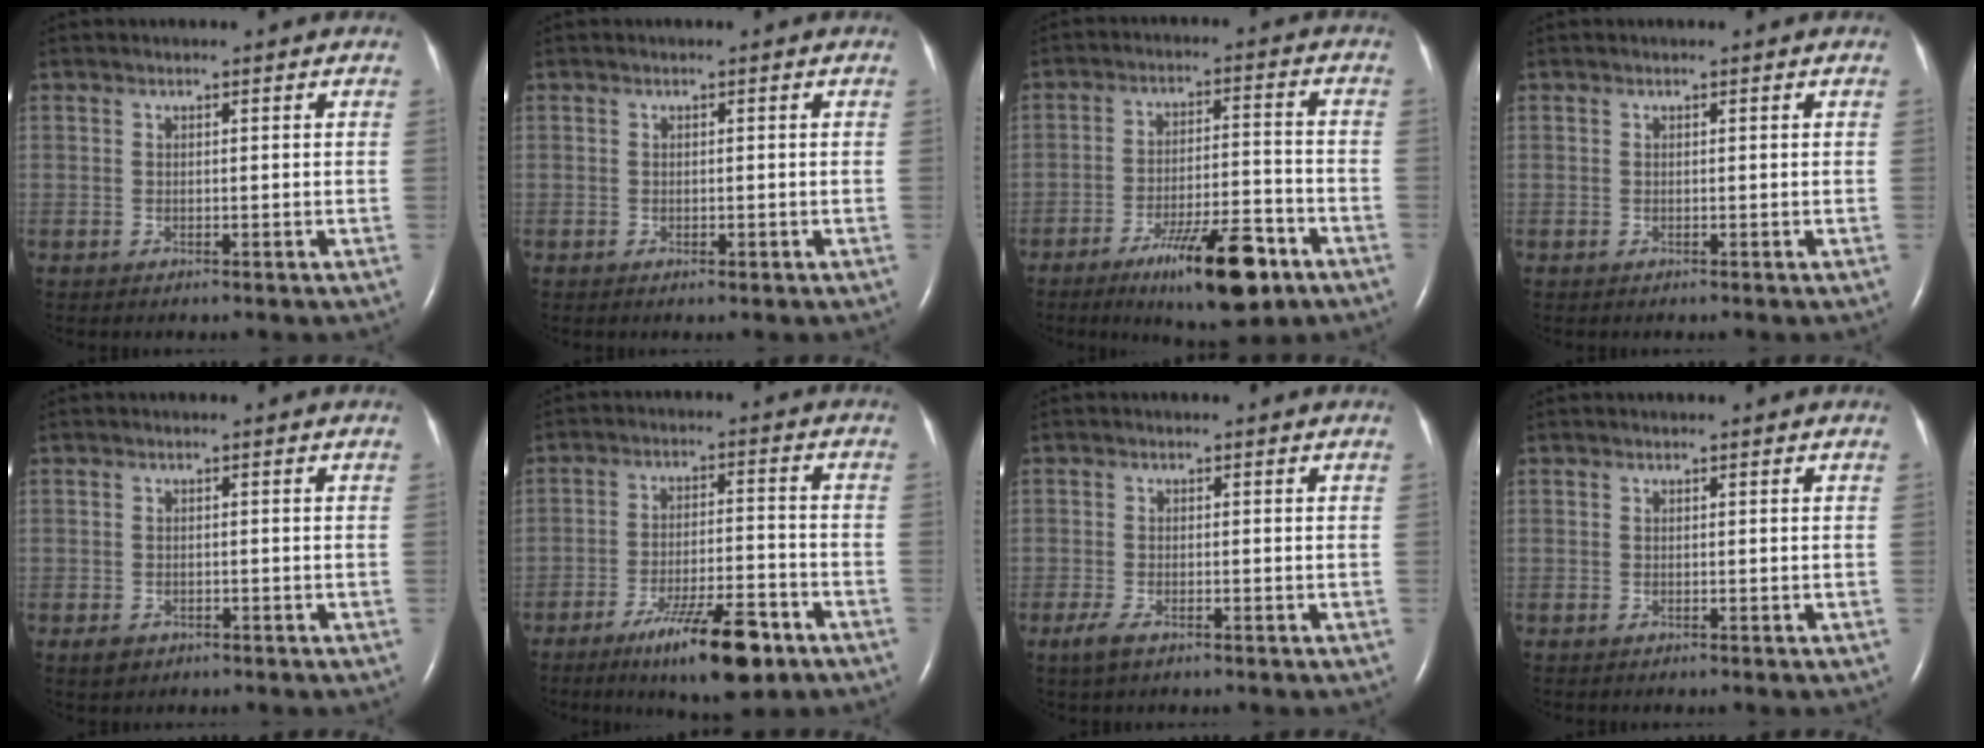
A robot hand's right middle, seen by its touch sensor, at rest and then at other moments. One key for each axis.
{"total": 0.6, "fx": -0.3, "fy": 0.2, "fz": 0.5, "tx": -0.011, "ty": -0.003, "tz": -0.002}
{"total": 12.7, "fx": -7.6, "fy": 2.5, "fz": 9.9, "tx": -0.162, "ty": -0.010, "tz": -0.114}
{"total": 0.0}
{"total": 1.9, "fx": -1.1, "fy": 1.4, "fz": 0.7, "tx": -0.012, "ty": 0.002, "tz": -0.010}
{"total": 11.6, "fx": -7.2, "fy": 2.0, "fz": 8.8, "tx": -0.149, "ty": -0.015, "tz": -0.112}
{"total": 2.4, "fx": -1.4, "fy": 0.9, "fz": 1.7, "tx": -0.046, "ty": -0.005, "tz": -0.027}
{"total": 0.0}